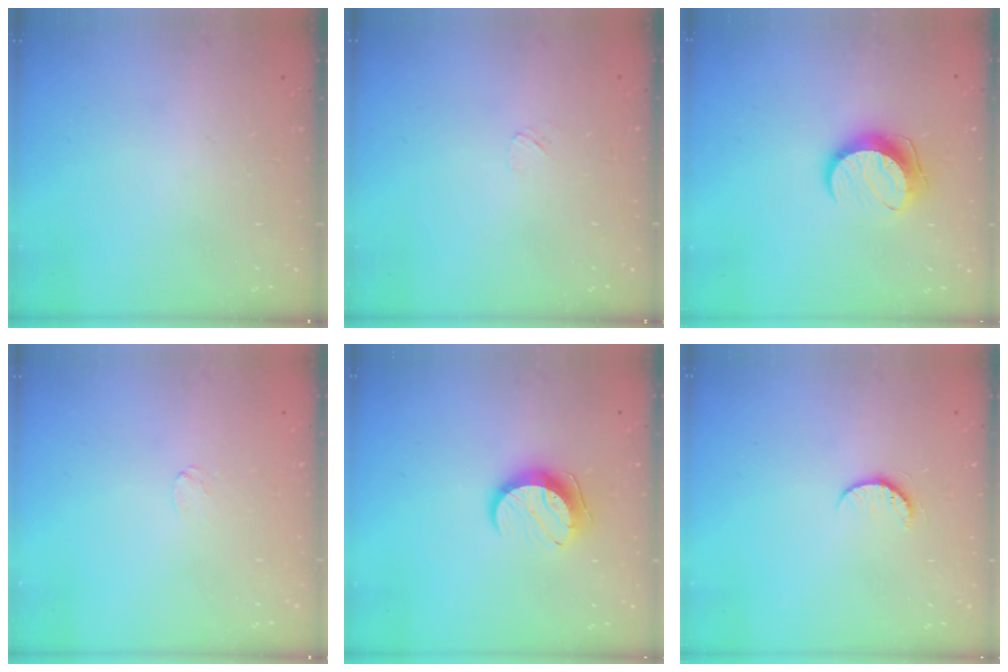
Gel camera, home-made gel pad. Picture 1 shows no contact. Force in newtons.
{"total": 3.1, "press": 3.1, "slide": 0.4}
{"total": 10.1, "press": 10.1, "slide": 0.1}
{"total": 2.9, "press": 2.9, "slide": 0.3}
{"total": 9.6, "press": 9.6, "slide": 0.3}
{"total": 6.1, "press": 6.0, "slide": 0.5}